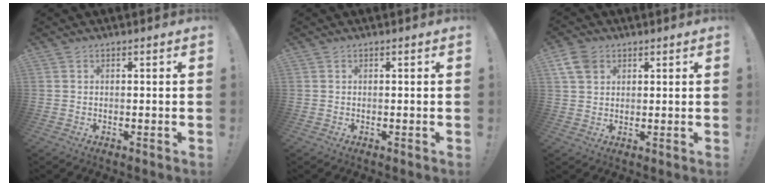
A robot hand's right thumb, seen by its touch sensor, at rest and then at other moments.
{"total": 0.0}
{"total": 7.1, "force": [3.5, 5.0, 3.6], "torque": [-0.061, -0.005, 0.072]}